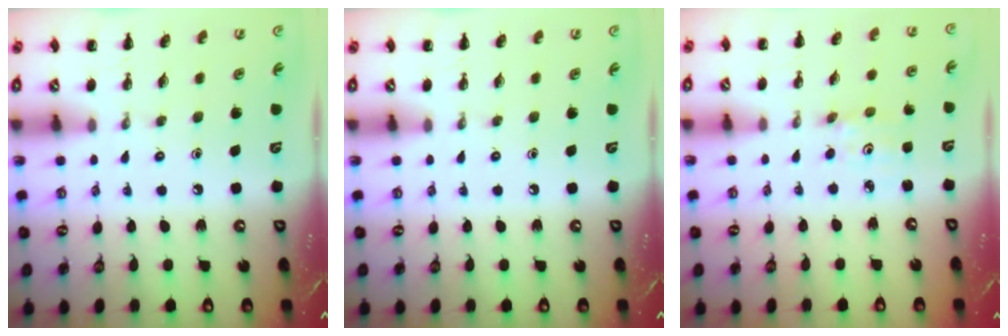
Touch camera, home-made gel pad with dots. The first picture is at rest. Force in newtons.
{"total": 0.0}
{"total": 1.4, "press": 1.3, "slide": 0.5}